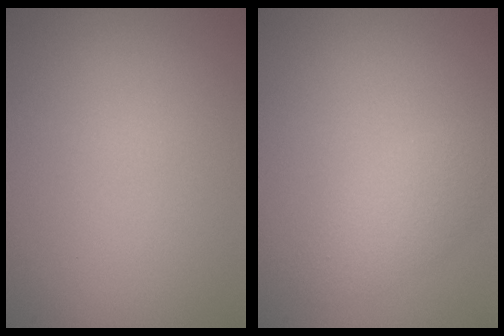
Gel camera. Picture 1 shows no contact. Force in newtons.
{"total": 2.1, "press": 2.1, "slide": 0.0}